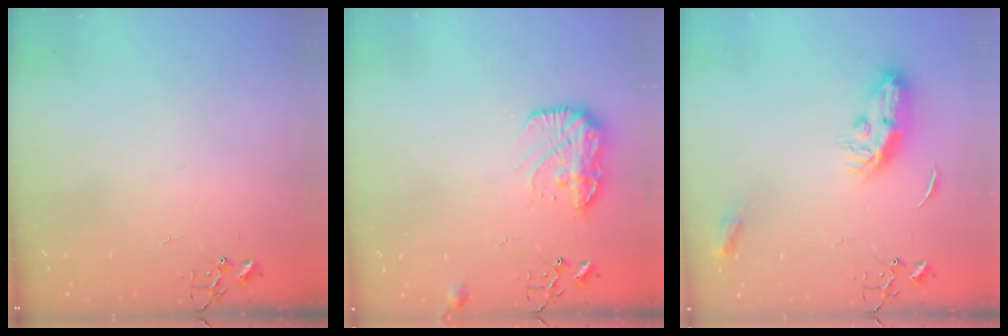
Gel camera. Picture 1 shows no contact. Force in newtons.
{"total": 12.8, "press": 12.8, "slide": 0.7}
{"total": 10.4, "press": 10.4, "slide": 0.1}